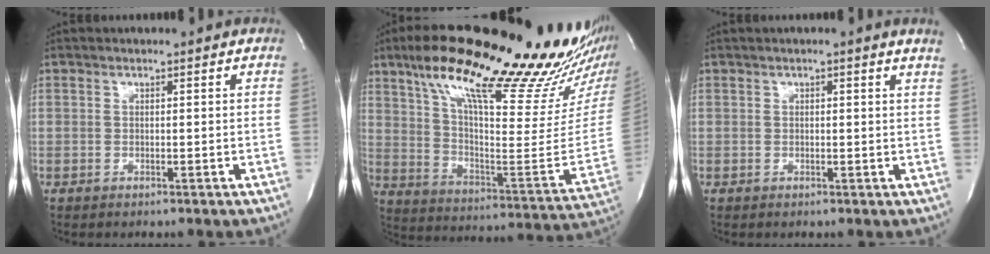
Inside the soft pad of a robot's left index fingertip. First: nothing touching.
{"total": 32.6, "force": [24.2, 5.2, 21.3], "torque": [-0.294, -0.022, 0.342]}
{"total": 2.2, "force": [1.5, -0.2, 1.6], "torque": [-0.026, -0.007, 0.011]}